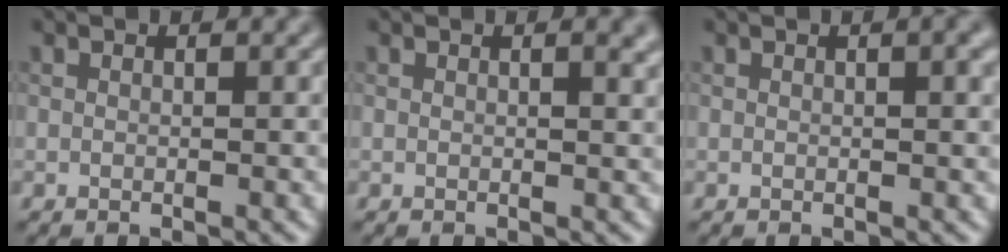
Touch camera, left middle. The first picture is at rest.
{"total": 1.8, "force": [0.7, 0.6, 1.5], "torque": [-0.013, 0.002, 0.008]}
{"total": 1.8, "force": [0.6, 0.4, 1.7], "torque": [-0.020, 0.005, 0.007]}